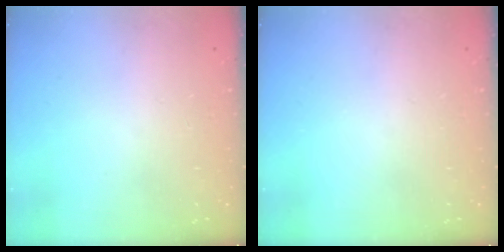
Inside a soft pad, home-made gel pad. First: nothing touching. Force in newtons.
{"total": 0.0}